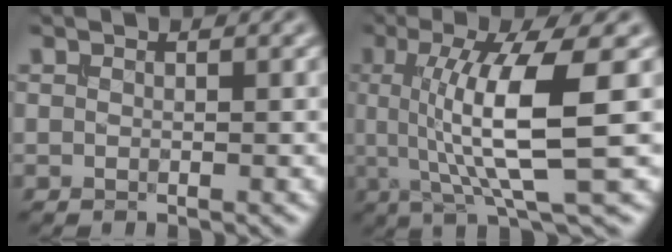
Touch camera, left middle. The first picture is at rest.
{"total": 8.6, "force": [0.6, 1.8, 8.4], "torque": [-0.133, -0.005, 0.014]}